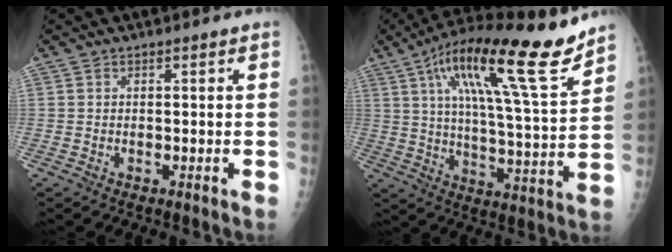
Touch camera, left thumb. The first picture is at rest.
{"total": 21.7, "force": [13.6, 3.3, 16.5], "torque": [-0.245, -0.043, 0.218]}